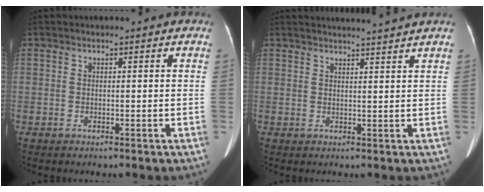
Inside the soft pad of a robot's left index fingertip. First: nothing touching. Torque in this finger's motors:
{"motor_torque": [0.82, -1.32, 0.04, 0.01]}